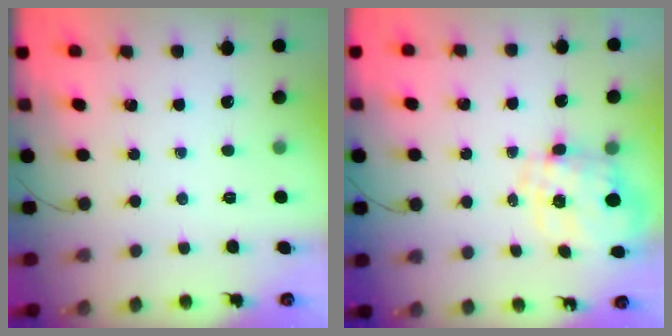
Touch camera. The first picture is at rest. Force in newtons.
{"total": 2.2, "press": 1.8, "slide": 1.3}